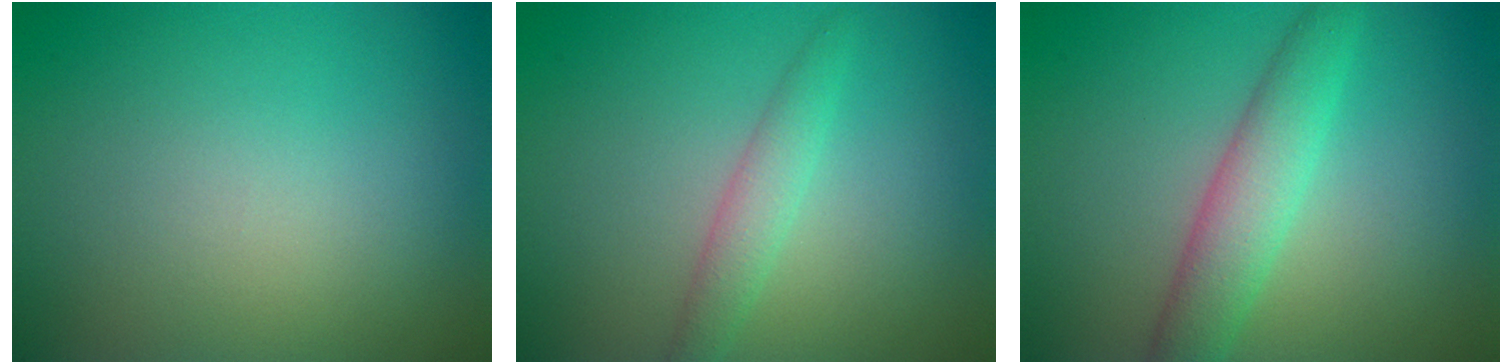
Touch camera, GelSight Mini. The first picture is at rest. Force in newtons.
{"total": 2.1, "press": 2.1, "slide": 0.1}
{"total": 3.9, "press": 3.9, "slide": 0.0}